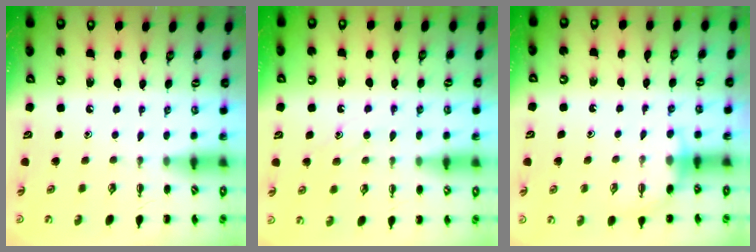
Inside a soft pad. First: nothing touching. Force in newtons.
{"total": 10.3, "press": 10.2, "slide": 0.8}
{"total": 5.6, "press": 5.5, "slide": 1.0}